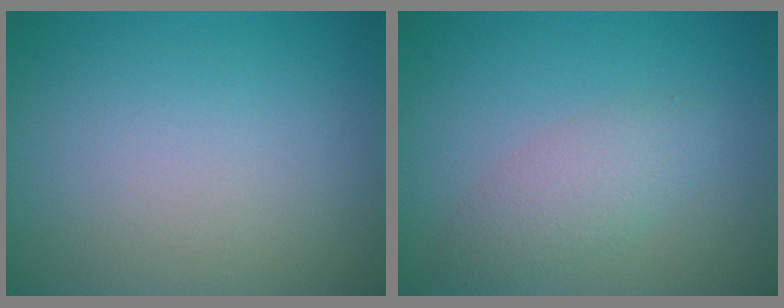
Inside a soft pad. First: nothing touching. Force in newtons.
{"total": 2.8, "press": 2.8, "slide": 0.0}